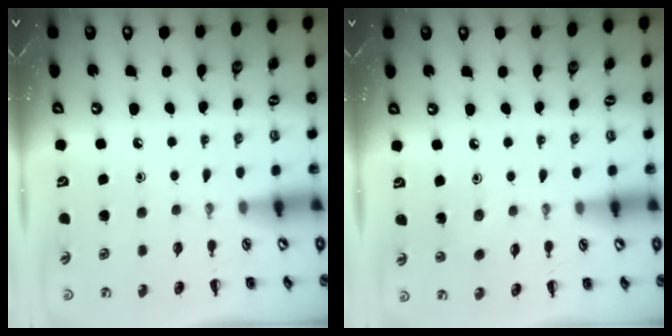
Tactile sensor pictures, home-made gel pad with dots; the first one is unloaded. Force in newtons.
{"total": 2.6, "press": 2.5, "slide": 0.9}